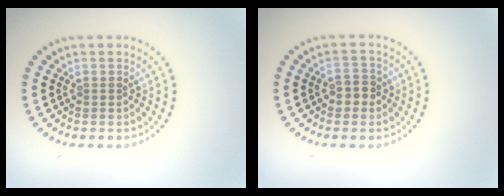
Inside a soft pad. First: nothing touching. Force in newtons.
{"total": 1.9, "press": 1.8, "slide": 0.6}